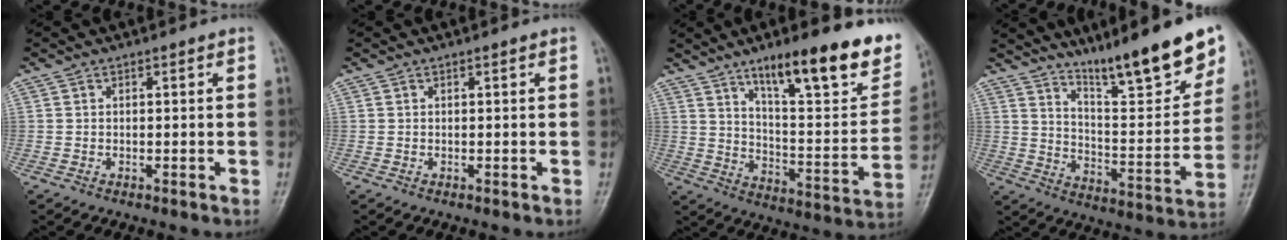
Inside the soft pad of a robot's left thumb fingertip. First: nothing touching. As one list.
[{"total": 0.0}, {"total": 23.5, "force": [14.5, 6.0, 17.5], "torque": [-0.216, -0.062, 0.227]}, {"total": 18.8, "force": [13.6, 3.3, 12.5], "torque": [-0.149, -0.081, 0.221]}]